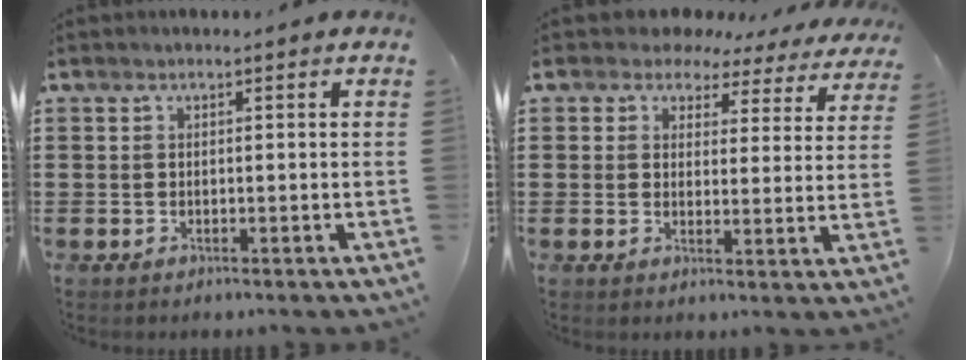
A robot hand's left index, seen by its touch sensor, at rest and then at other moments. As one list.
[{"total": 4.1, "force": [3.5, 2.0, 0.8], "torque": [-0.029, -0.017, 0.057]}]